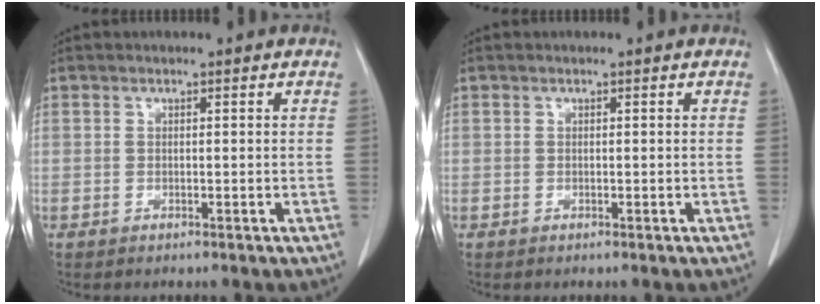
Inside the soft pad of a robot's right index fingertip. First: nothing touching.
{"total": 0.0}